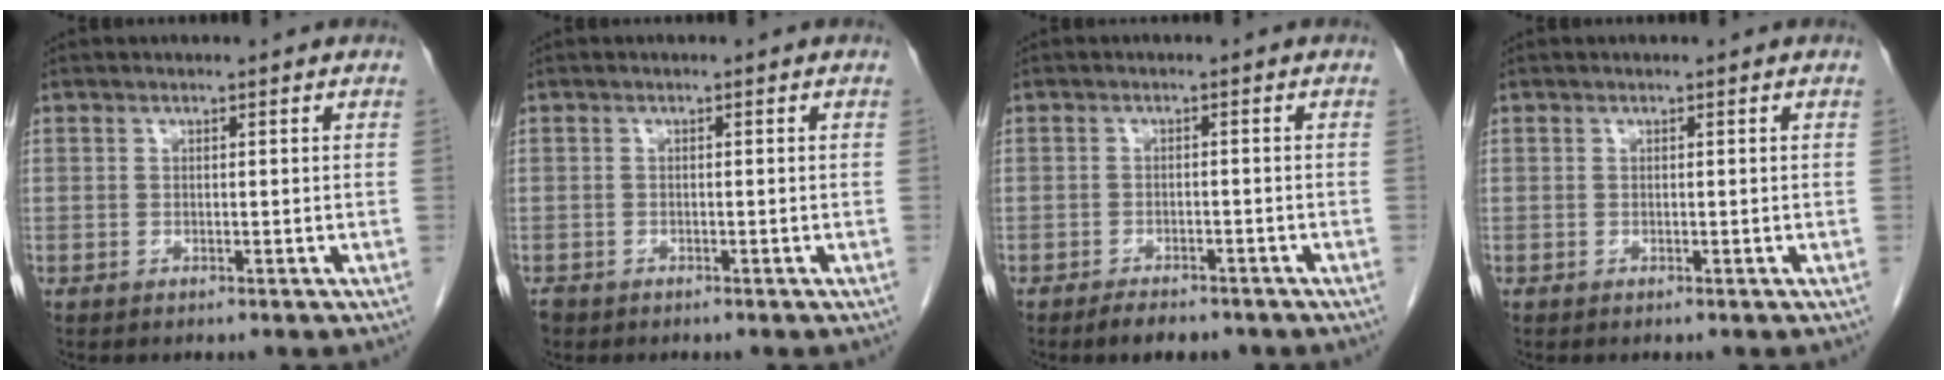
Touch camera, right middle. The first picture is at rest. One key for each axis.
{"total": 1.3, "fx": -1.1, "fy": 0.8, "fz": 0.2, "tx": -0.013, "ty": -0.001, "tz": -0.019}
{"total": 4.0, "fx": -3.2, "fy": 1.5, "fz": 1.9, "tx": -0.029, "ty": -0.002, "tz": -0.043}
{"total": 0.0}